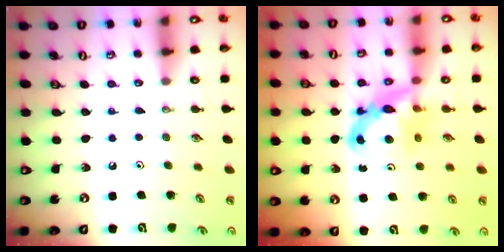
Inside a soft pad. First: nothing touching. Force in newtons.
{"total": 8.3, "press": 8.3, "slide": 0.5}